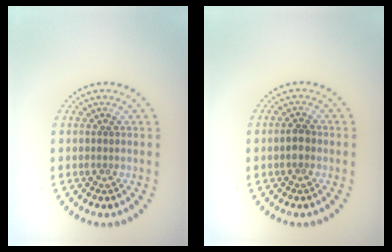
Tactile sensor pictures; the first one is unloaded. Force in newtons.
{"total": 1.4, "press": 1.4, "slide": 0.2}